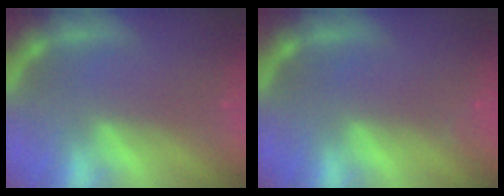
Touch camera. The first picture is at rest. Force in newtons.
{"total": 0.9}